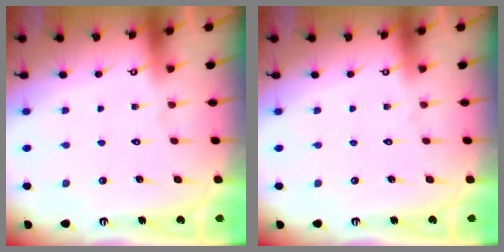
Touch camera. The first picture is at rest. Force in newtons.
{"total": 0.0}